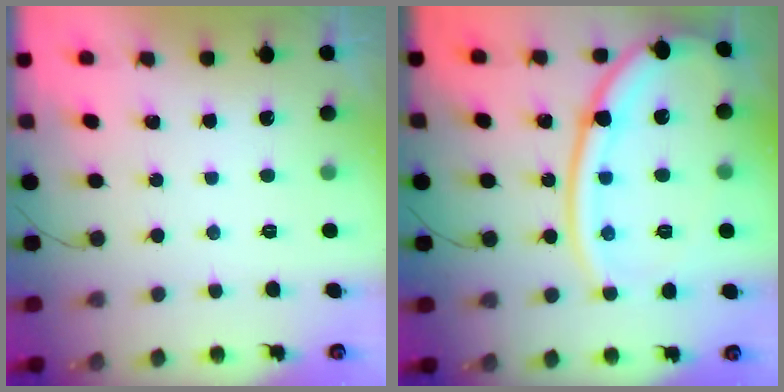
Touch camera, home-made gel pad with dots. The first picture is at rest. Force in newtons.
{"total": 18.9, "press": 18.8, "slide": 1.9}